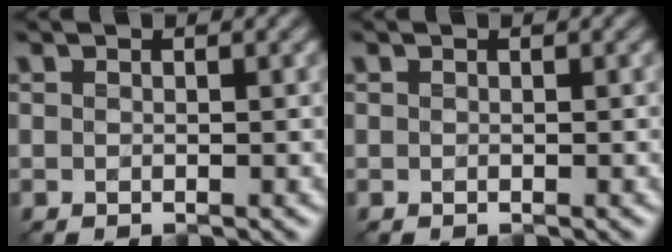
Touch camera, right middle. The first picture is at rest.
{"total": 0.0}